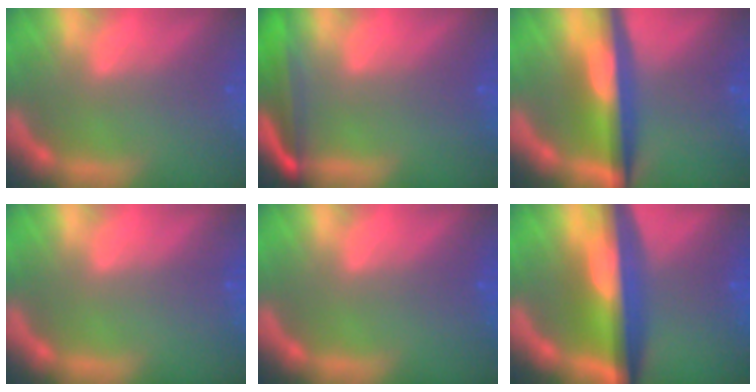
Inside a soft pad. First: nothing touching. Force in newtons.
{"total": 5.5}
{"total": 7.6}
{"total": 0.0}
{"total": 0.0}
{"total": 10.0}